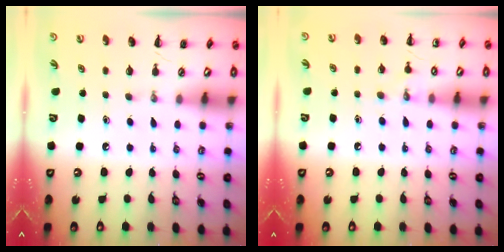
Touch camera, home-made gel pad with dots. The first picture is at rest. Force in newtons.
{"total": 7.4, "press": 7.1, "slide": 1.9}